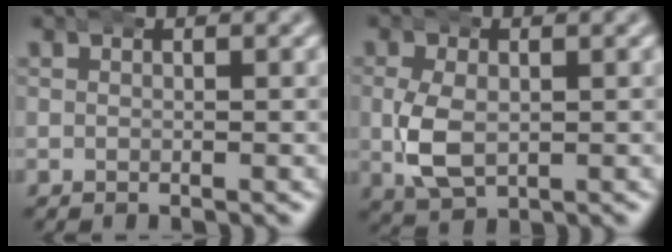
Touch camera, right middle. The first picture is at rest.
{"total": 4.5, "force": [-0.5, 3.1, 3.3], "torque": [-0.085, -0.011, 0.002]}